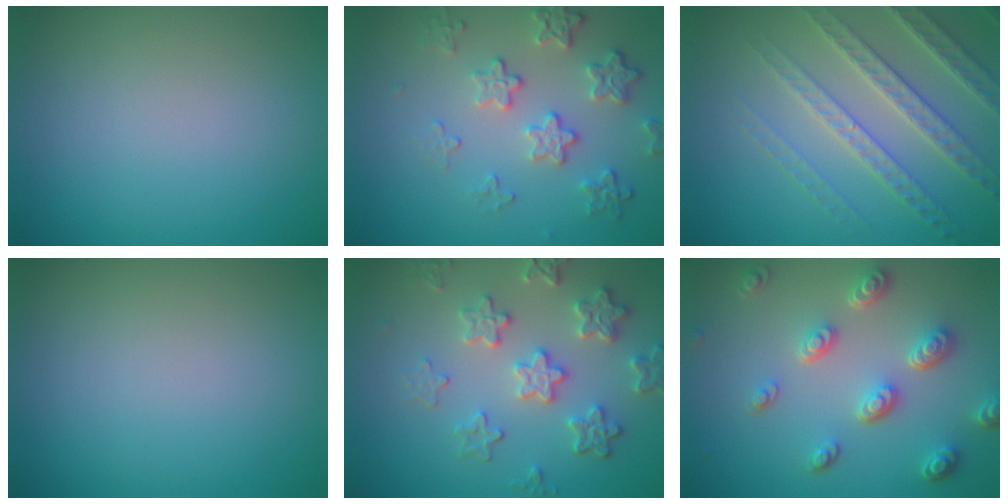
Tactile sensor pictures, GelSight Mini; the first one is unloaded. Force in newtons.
{"total": 4.1, "press": 3.3, "slide": 2.5}
{"total": 5.1, "press": 4.4, "slide": 2.5}
{"total": 0.0}
{"total": 4.8, "press": 4.1, "slide": 2.6}
{"total": 4.7, "press": 3.6, "slide": 3.1}